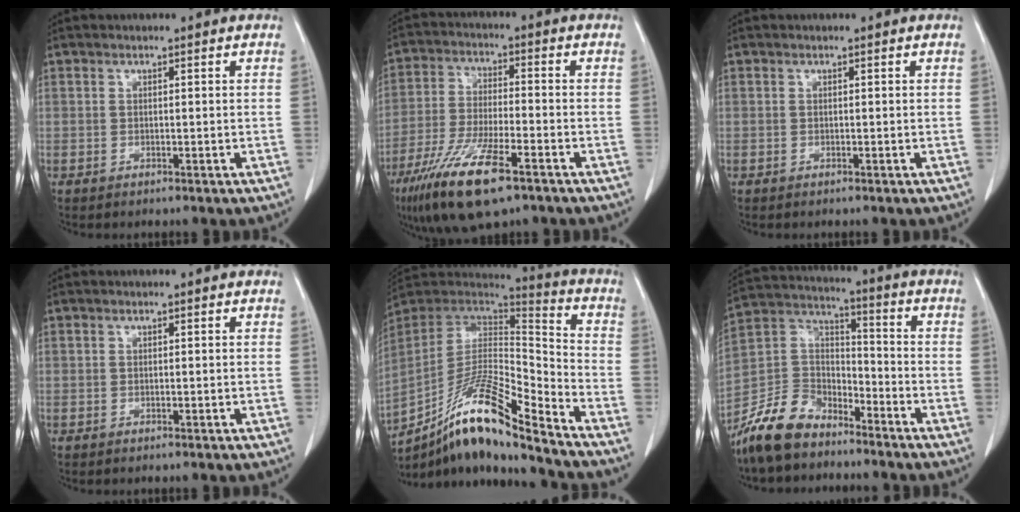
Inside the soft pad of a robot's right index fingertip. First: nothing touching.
{"total": 13.3, "force": [-8.1, 2.5, 10.3], "torque": [-0.204, -0.027, -0.143]}
{"total": 0.0}
{"total": 0.0}
{"total": 17.1, "force": [-13.0, 1.3, 11.1], "torque": [-0.204, 0.006, -0.235]}
{"total": 11.5, "force": [-9.2, 5.5, 4.1], "torque": [-0.094, 0.021, -0.182]}